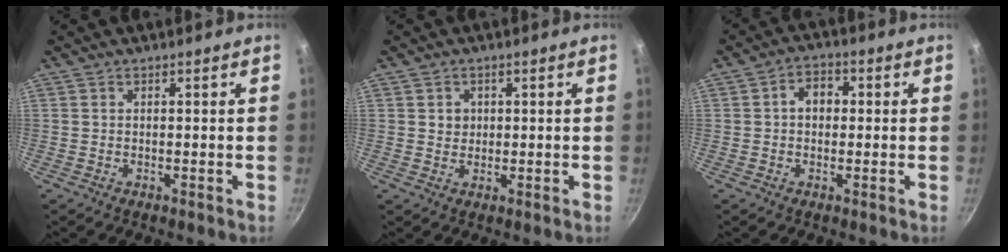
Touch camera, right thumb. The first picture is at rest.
{"total": 2.3, "force": [0.5, 2.1, 0.7], "torque": [-0.001, 0.002, 0.007]}
{"total": 4.7, "force": [0.4, 3.6, 3.0], "torque": [-0.021, 0.013, -0.003]}